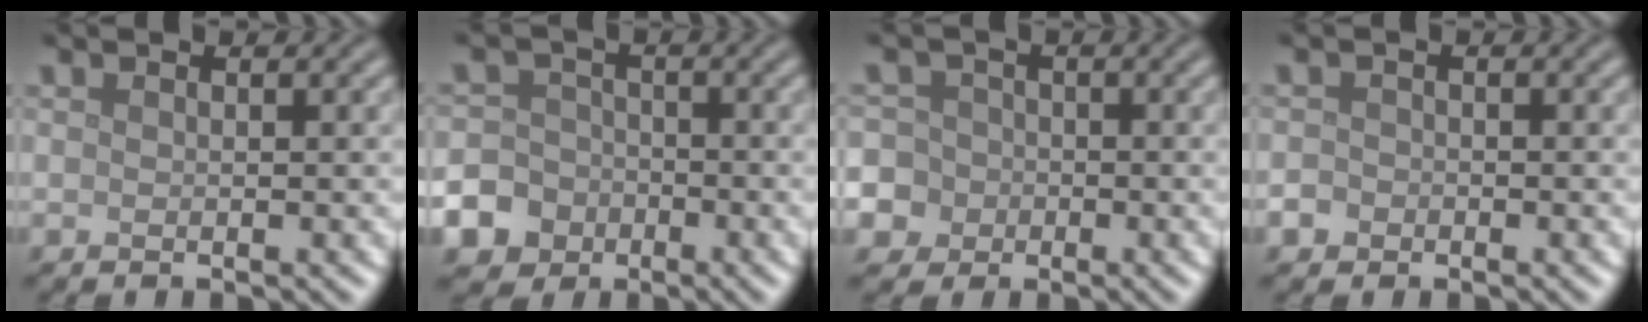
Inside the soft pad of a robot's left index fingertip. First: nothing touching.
{"total": 8.7, "force": [-4.7, 7.1, 1.7], "torque": [-0.042, -0.030, -0.101]}
{"total": 8.9, "force": [-3.0, 8.1, 2.1], "torque": [-0.053, -0.002, -0.091]}
{"total": 1.3, "force": [-0.7, 1.0, 0.3], "torque": [-0.001, 0.002, -0.014]}